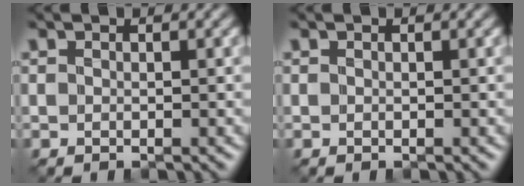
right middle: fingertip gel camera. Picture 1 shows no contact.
{"total": 0.0}